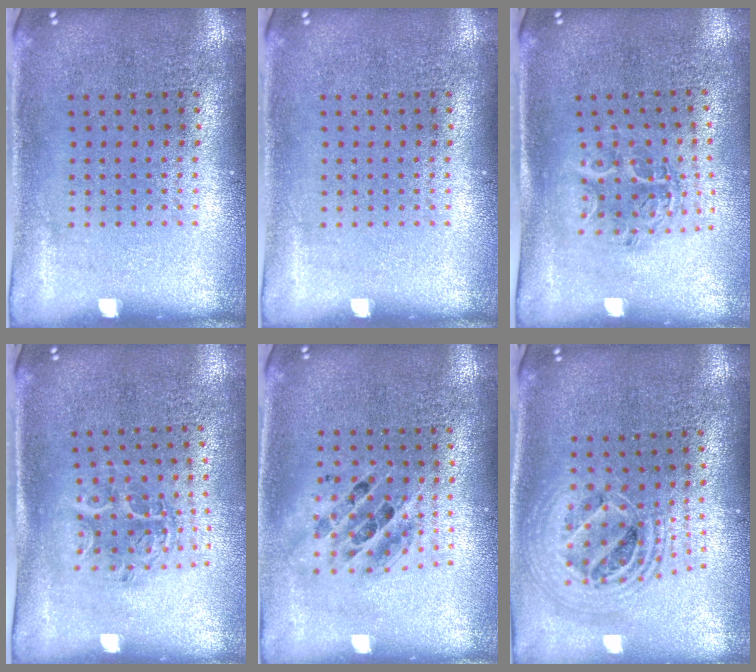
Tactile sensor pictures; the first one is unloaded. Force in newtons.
{"total": 0.0}
{"total": 1.1, "press": 1.1, "slide": 0.2}
{"total": 1.1, "press": 1.1, "slide": 0.2}
{"total": 1.3, "press": 1.1, "slide": 0.6}
{"total": 2.1, "press": 1.6, "slide": 1.4}